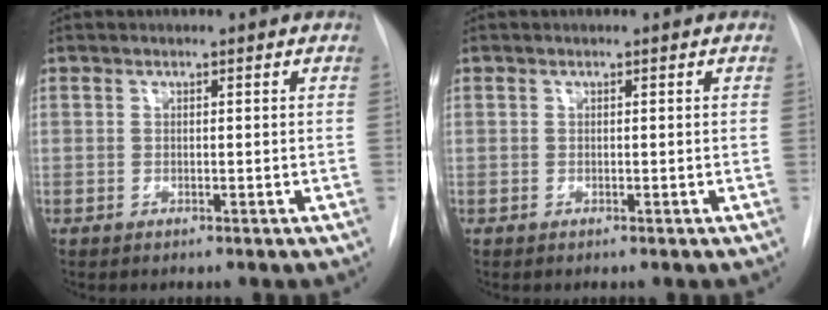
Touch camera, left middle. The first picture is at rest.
{"total": 0.0}